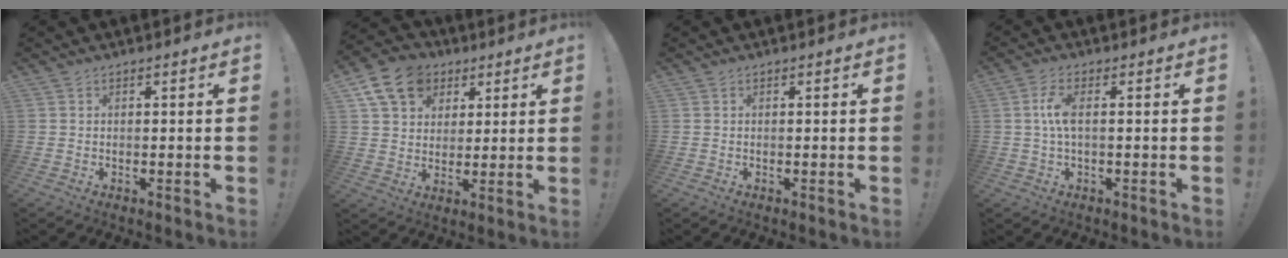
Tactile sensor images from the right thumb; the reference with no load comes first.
{"total": 13.7, "force": [6.3, 10.6, 6.1], "torque": [-0.092, -0.024, 0.125]}
{"total": 0.0}
{"total": 5.8, "force": [0.4, 1.9, 5.4], "torque": [-0.111, 0.004, 0.007]}